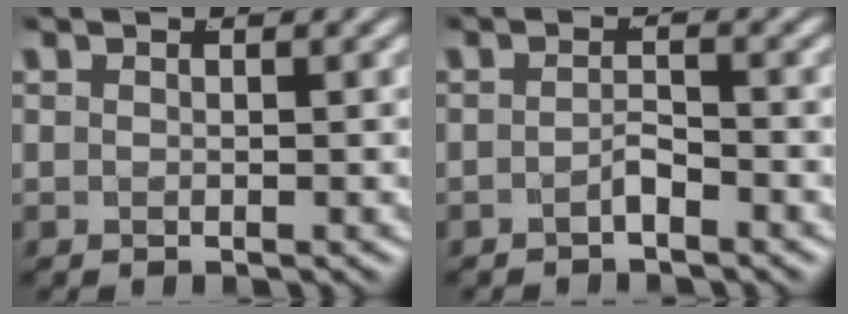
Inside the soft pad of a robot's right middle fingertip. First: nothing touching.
{"total": 1.5, "force": [-1.4, 0.3, 0.6], "torque": [-0.006, -0.004, -0.026]}